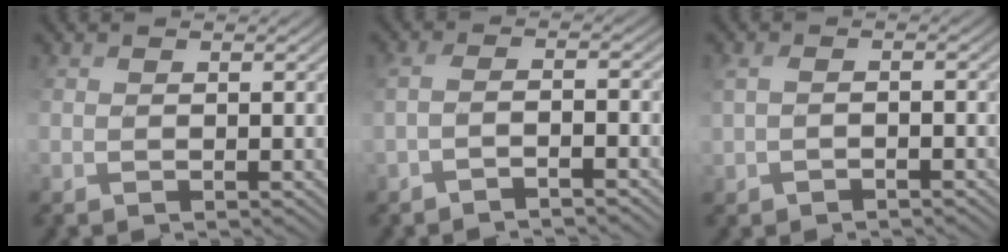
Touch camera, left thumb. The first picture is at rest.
{"total": 3.1, "force": [-2.4, -0.1, 1.9], "torque": [-0.032, 0.022, -0.045]}
{"total": 0.7, "force": [-0.6, -0.3, -0.2], "torque": [0.001, 0.010, -0.013]}